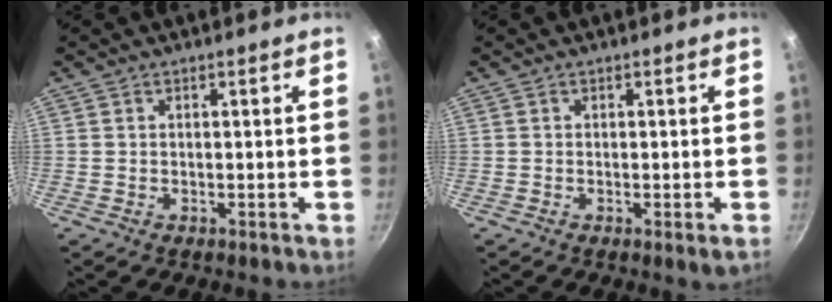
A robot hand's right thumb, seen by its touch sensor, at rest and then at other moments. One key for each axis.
{"total": 1.4, "fx": -0.4, "fy": 0.1, "fz": 1.3, "tx": -0.024, "ty": -0.003, "tz": -0.009}